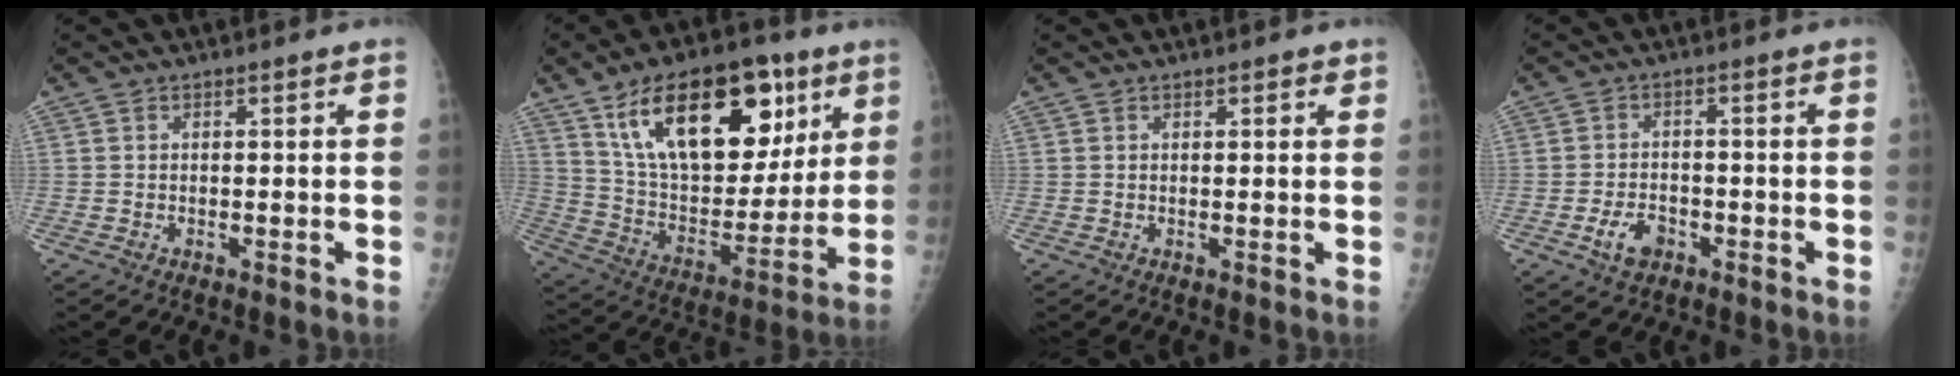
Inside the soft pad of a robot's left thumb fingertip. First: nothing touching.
{"total": 26.6, "force": [12.8, 13.7, 18.9], "torque": [-0.259, -0.025, 0.218]}
{"total": 1.3, "force": [0.7, 0.6, 0.9], "torque": [-0.004, 0.000, 0.007]}
{"total": 4.7, "force": [-2.3, 3.0, 2.8], "torque": [-0.042, 0.014, -0.039]}